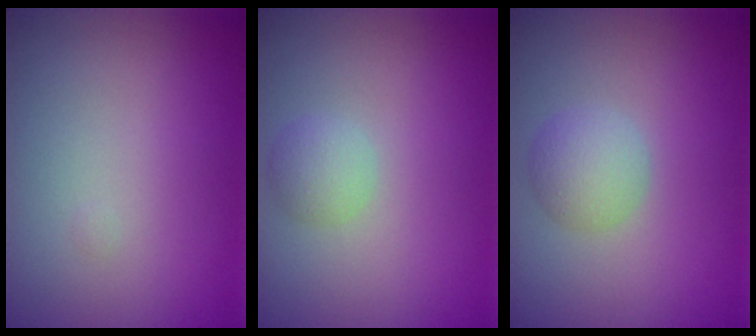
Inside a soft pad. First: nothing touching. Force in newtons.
{"total": 1.8, "press": 1.8, "slide": 0.1}
{"total": 2.6, "press": 2.6, "slide": 0.1}